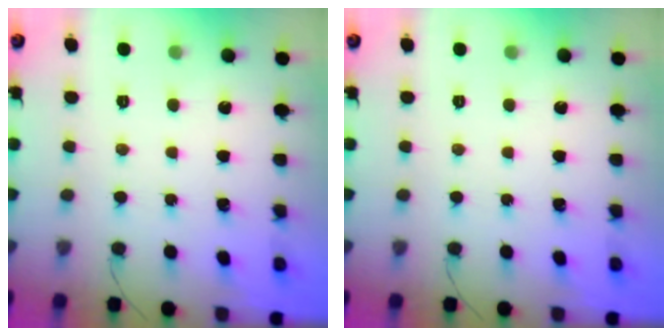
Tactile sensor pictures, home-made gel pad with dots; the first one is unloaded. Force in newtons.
{"total": 0.0}